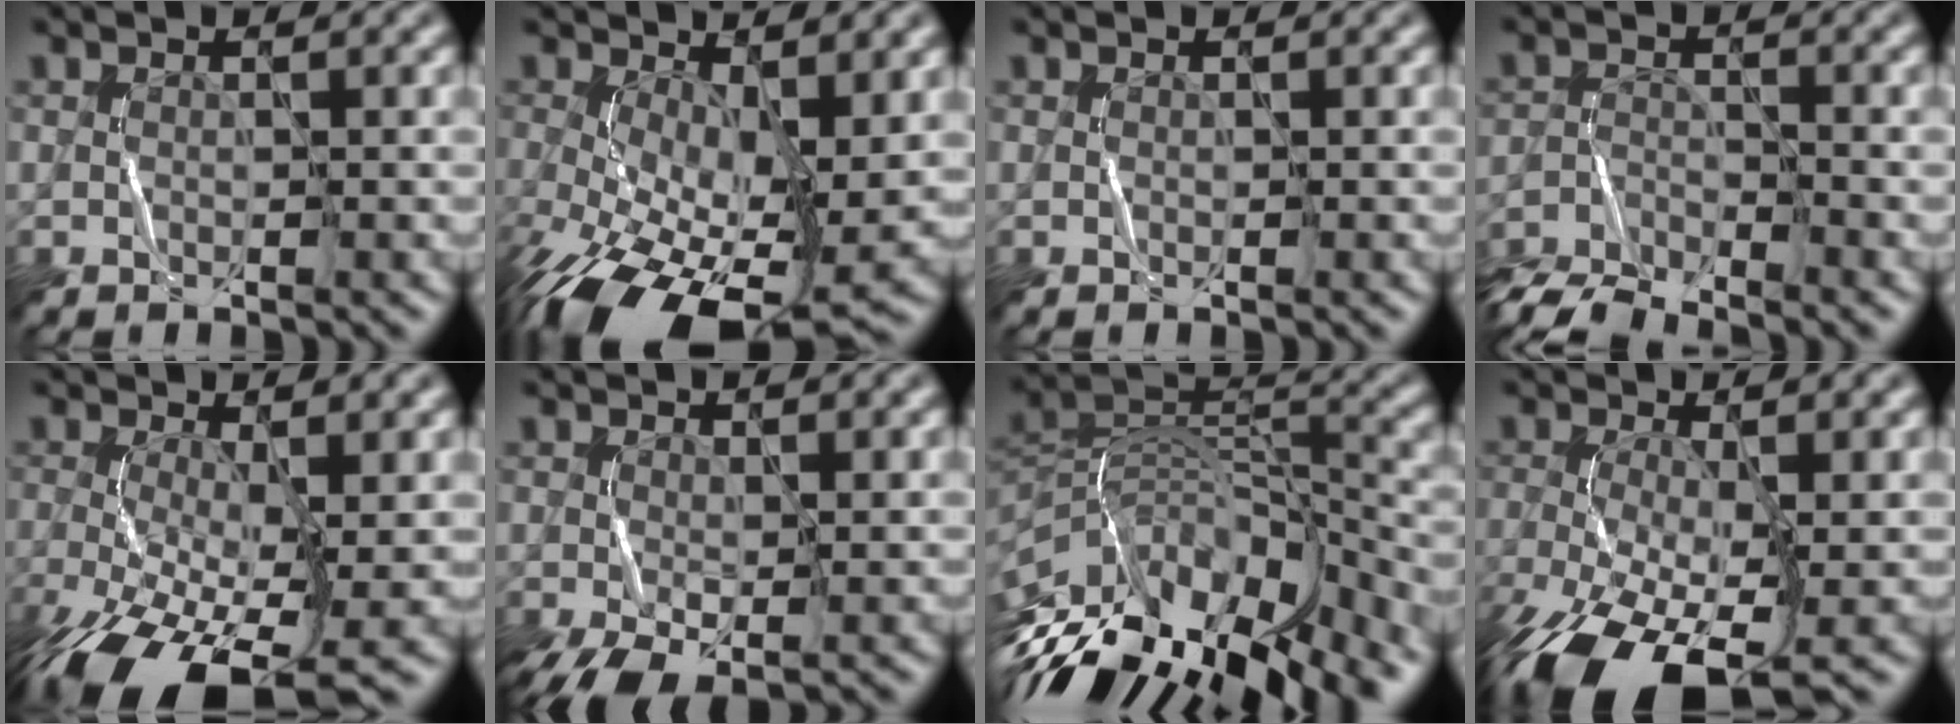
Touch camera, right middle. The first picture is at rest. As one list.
[{"total": 12.6, "force": [-3.6, 6.1, 10.4], "torque": [-0.206, -0.044, -0.048]}, {"total": 0.0}, {"total": 5.3, "force": [-5.1, 0.7, 1.3], "torque": [-0.030, -0.012, -0.099]}, {"total": 11.5, "force": [-4.7, 4.8, 9.3], "torque": [-0.196, -0.039, -0.075]}, {"total": 4.4, "force": [-1.7, 2.2, 3.4], "torque": [-0.084, -0.018, -0.028]}, {"total": 14.6, "force": [-9.3, 5.9, 9.5], "torque": [-0.201, 0.022, -0.160]}, {"total": 11.9, "force": [-5.6, 5.1, 9.2], "torque": [-0.204, -0.049, -0.095]}]